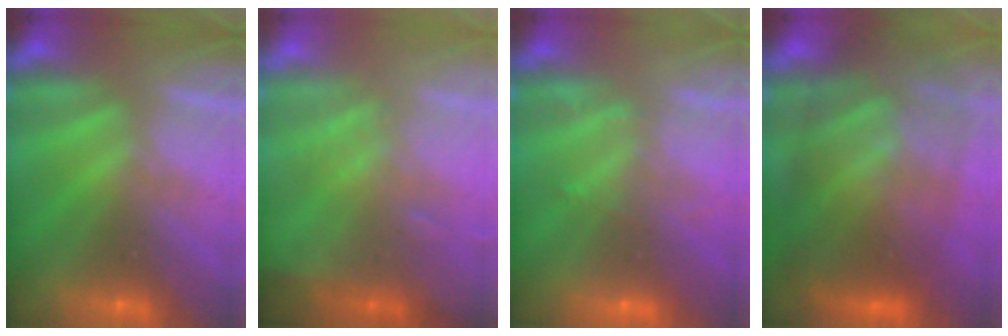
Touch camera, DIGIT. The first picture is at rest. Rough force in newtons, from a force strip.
{"total": 2.7}
{"total": 2.3}
{"total": 7.9}